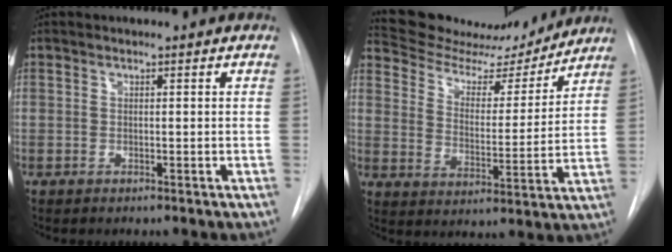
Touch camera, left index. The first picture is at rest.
{"total": 15.8, "force": [15.2, 3.3, 2.8], "torque": [-0.039, -0.014, 0.228]}